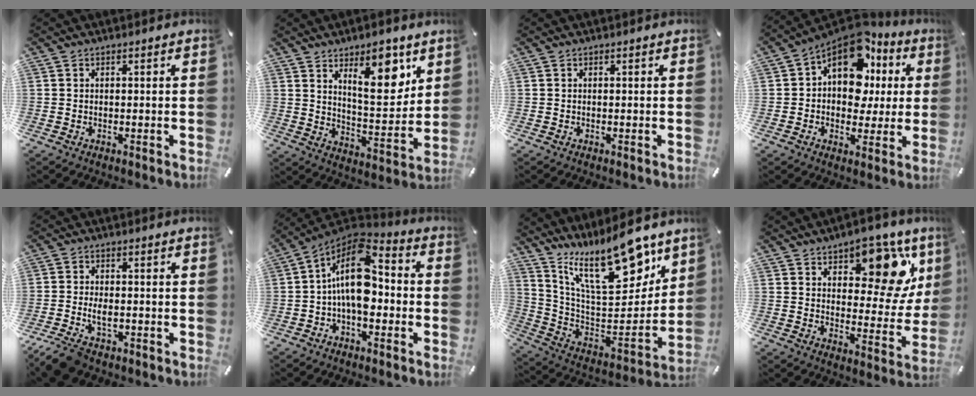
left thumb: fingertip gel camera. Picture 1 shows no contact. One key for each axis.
{"total": 13.0, "fx": 8.1, "fy": 5.4, "fz": 8.6, "tx": -0.104, "ty": -0.055, "tz": 0.135}
{"total": 0.0}
{"total": 15.0, "fx": 6.3, "fy": 10.3, "fz": 8.9, "tx": -0.133, "ty": -0.044, "tz": 0.115}
{"total": 5.9, "fx": -2.7, "fy": 3.4, "fz": 4.0, "tx": -0.082, "ty": 0.009, "tz": -0.049}
{"total": 15.4, "fx": -1.0, "fy": 8.6, "fz": 12.7, "tx": -0.238, "ty": -0.003, "tz": -0.020}
{"total": 22.9, "fx": 16.1, "fy": 9.1, "fz": 13.5, "tx": -0.226, "ty": -0.122, "tz": 0.278}
{"total": 15.3, "fx": 9.2, "fy": 8.4, "fz": 8.9, "tx": -0.100, "ty": -0.070, "tz": 0.155}